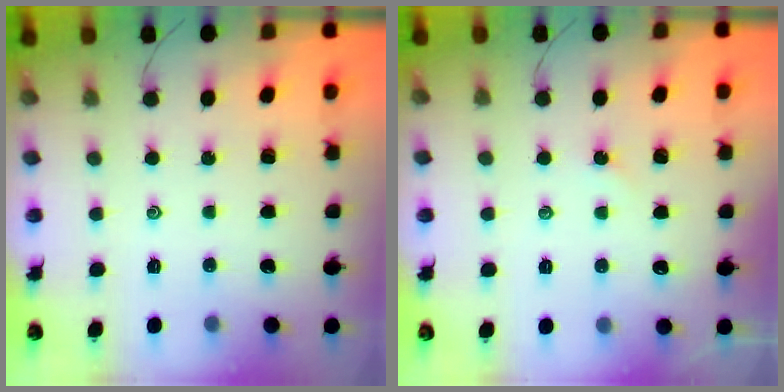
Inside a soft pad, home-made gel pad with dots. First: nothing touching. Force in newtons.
{"total": 1.9, "press": 1.9, "slide": 0.3}